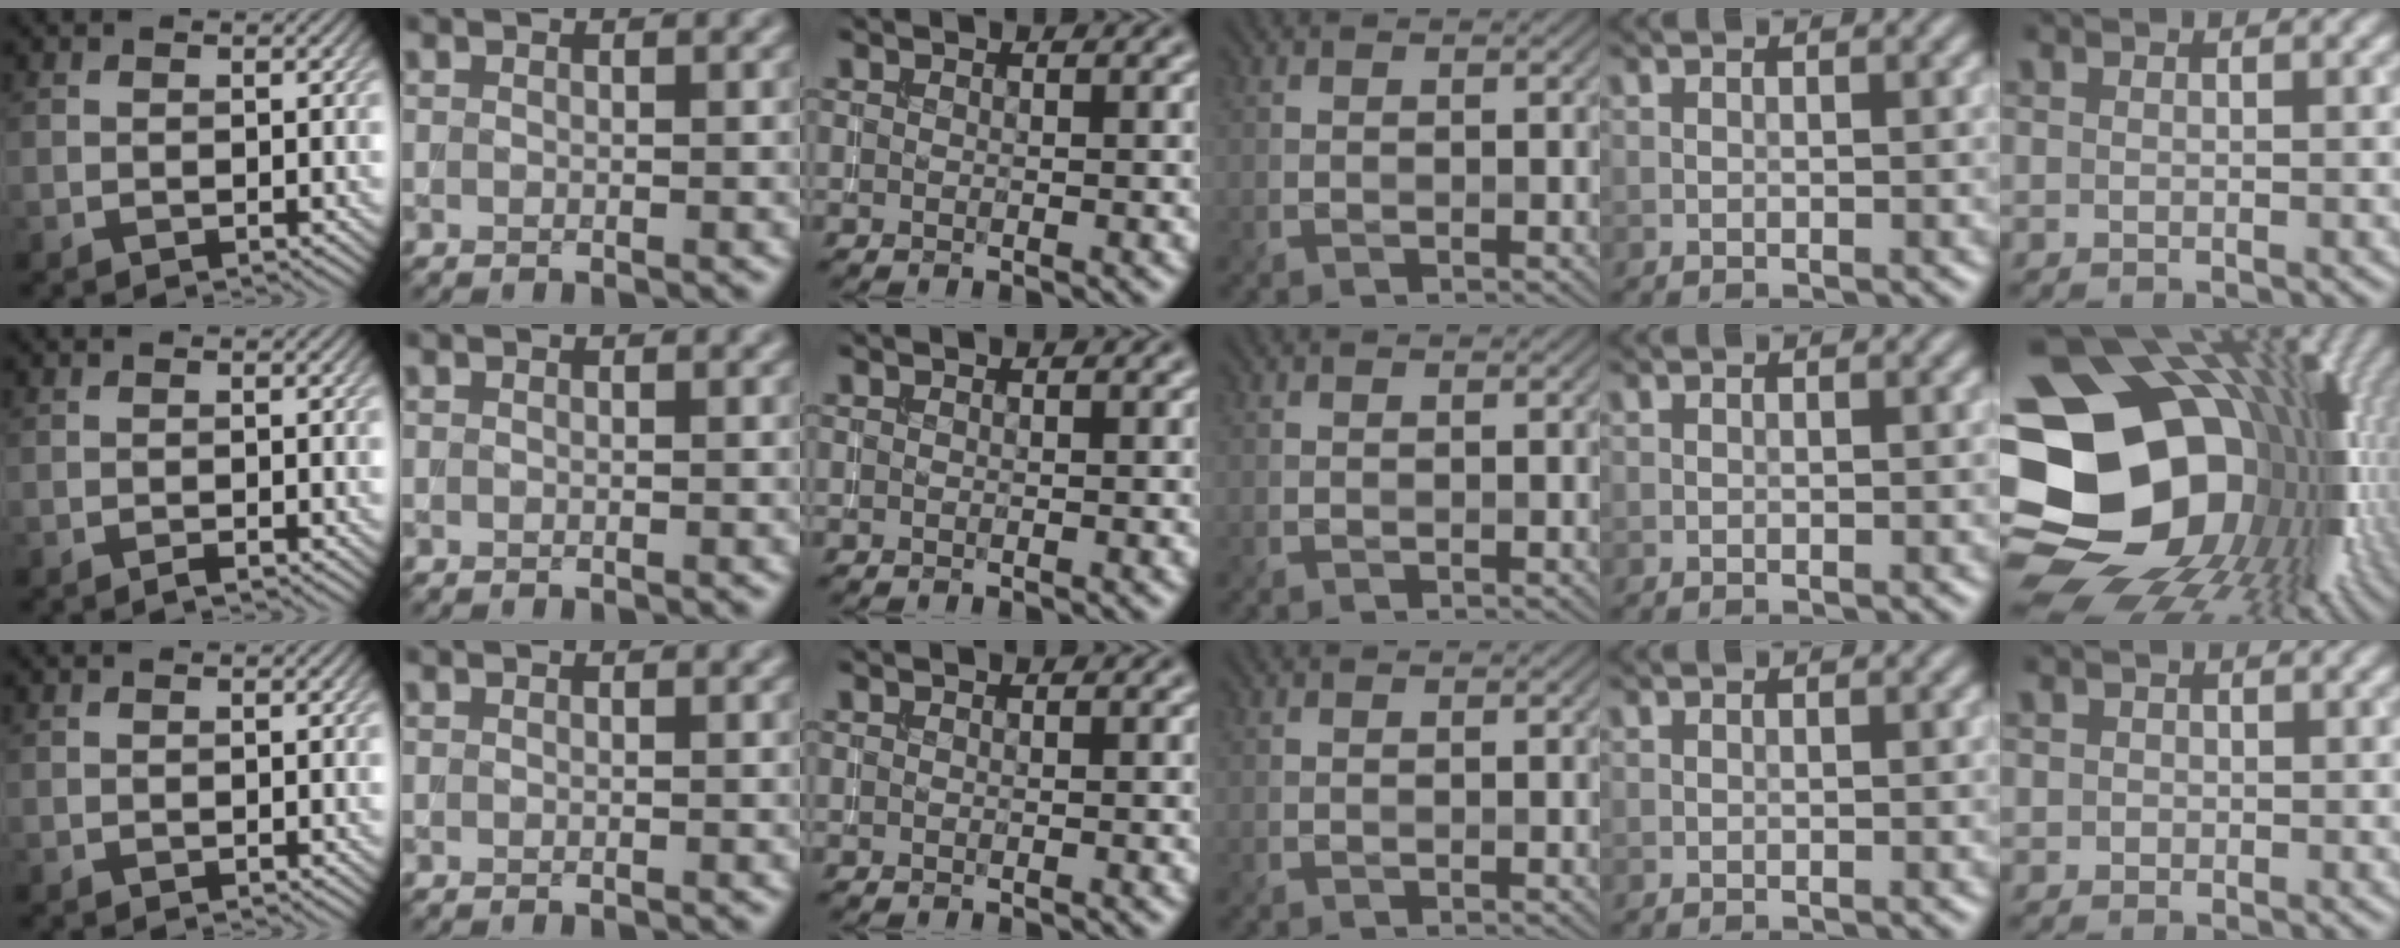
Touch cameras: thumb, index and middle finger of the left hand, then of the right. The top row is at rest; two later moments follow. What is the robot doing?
{"motion": "extract", "object": "drawer"}